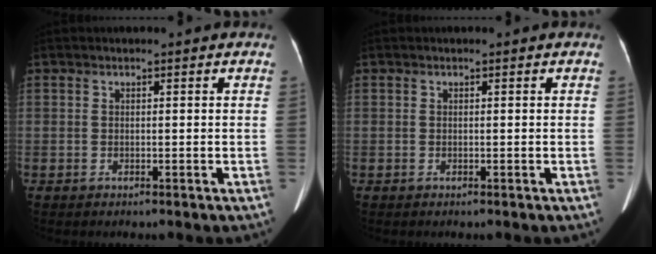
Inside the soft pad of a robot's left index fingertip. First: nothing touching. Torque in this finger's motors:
{"motor_torque": [0.06, 0.05, 0.01, 0.01]}